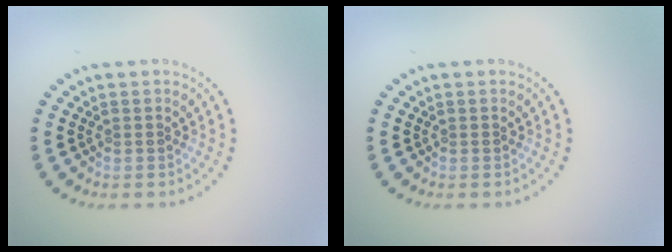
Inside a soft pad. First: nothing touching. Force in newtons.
{"total": 0.0}